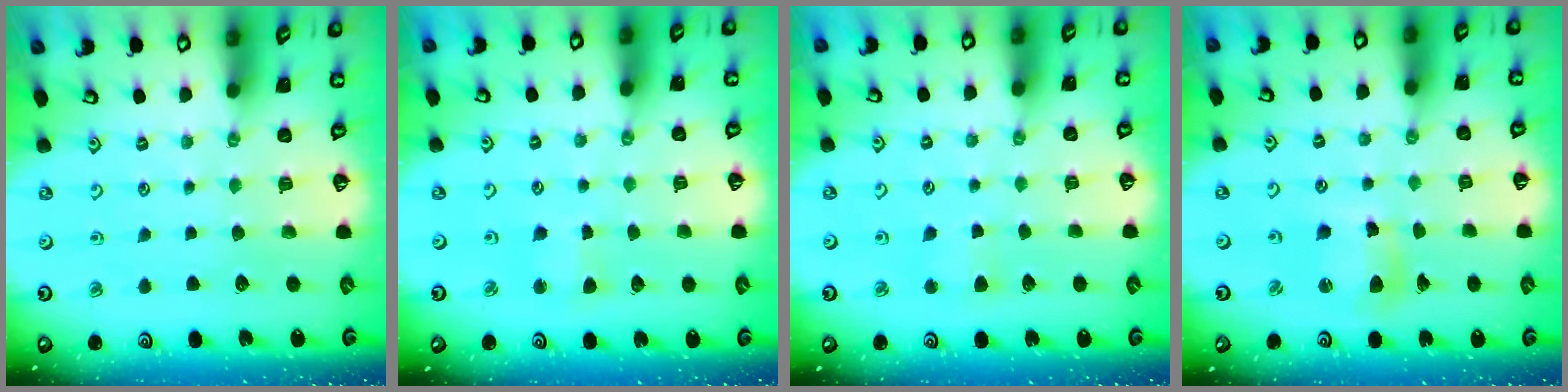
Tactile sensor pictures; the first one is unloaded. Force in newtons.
{"total": 3.1, "press": 3.1, "slide": 0.3}
{"total": 2.5, "press": 2.4, "slide": 0.5}
{"total": 9.0, "press": 8.9, "slide": 1.4}